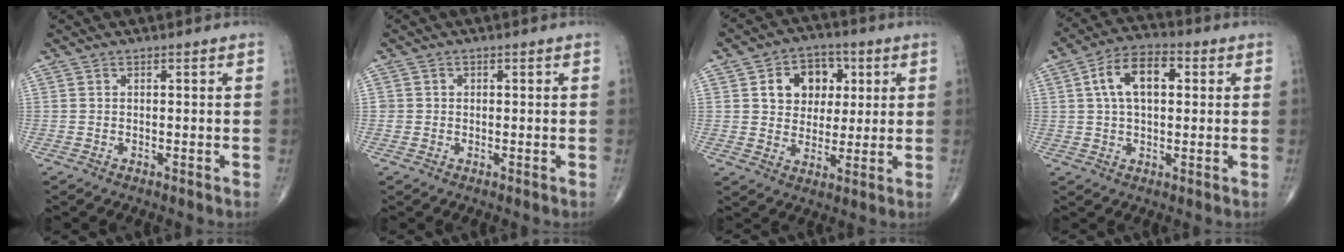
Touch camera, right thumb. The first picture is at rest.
{"total": 1.3, "force": [0.0, 1.3, 0.1], "torque": [0.007, 0.005, -0.001]}
{"total": 10.7, "force": [3.0, 8.4, 5.9], "torque": [-0.041, -0.001, 0.049]}
{"total": 10.3, "force": [2.3, 5.8, 8.2], "torque": [-0.137, 0.021, 0.035]}